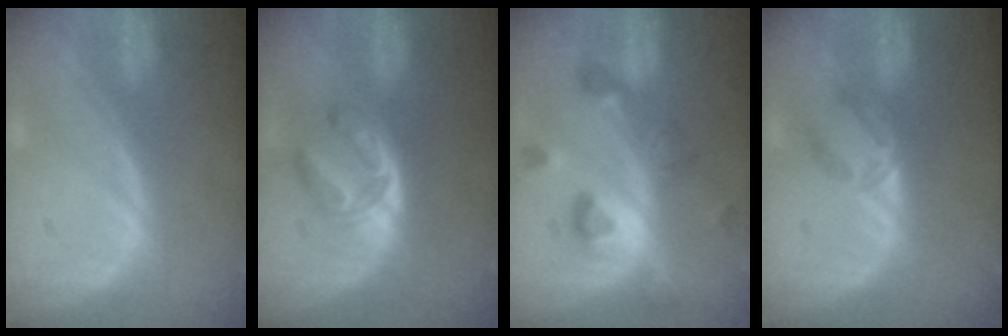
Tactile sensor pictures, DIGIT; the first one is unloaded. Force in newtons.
{"total": 6.3, "press": 5.0, "slide": 3.8}
{"total": 8.3, "press": 7.8, "slide": 2.8}
{"total": 2.9, "press": 2.7, "slide": 1.0}